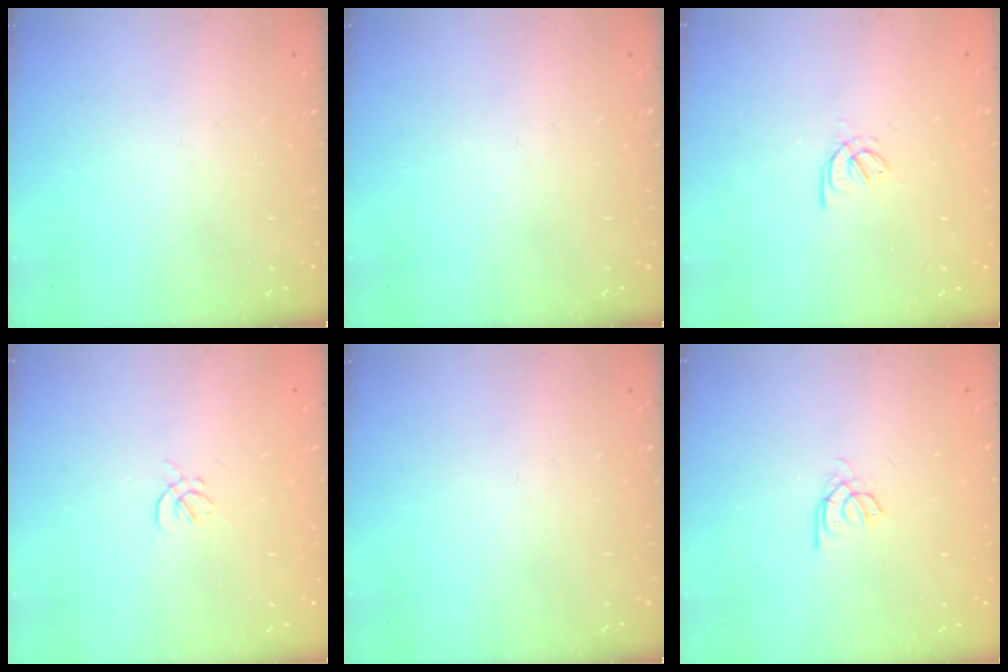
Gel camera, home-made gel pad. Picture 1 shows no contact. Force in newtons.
{"total": 0.0}
{"total": 3.2, "press": 3.2, "slide": 0.7}
{"total": 1.6, "press": 1.5, "slide": 0.6}
{"total": 0.0}
{"total": 2.2, "press": 2.1, "slide": 0.4}